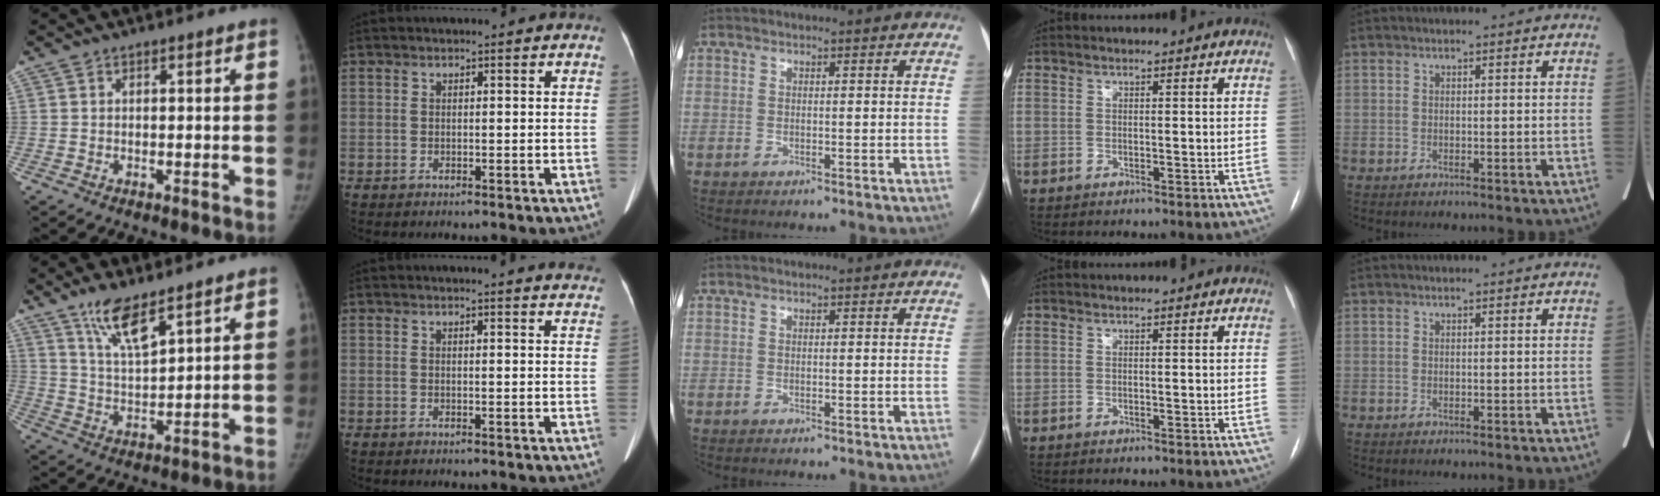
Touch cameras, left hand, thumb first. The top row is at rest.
{"thumb": {"total": 8.7, "force": [6.1, 2.1, 5.8], "torque": [-0.102, -0.037, 0.123]}, "index": {"total": 9.1, "force": [8.9, 0.3, 2.0], "torque": [-0.009, -0.029, 0.072]}}